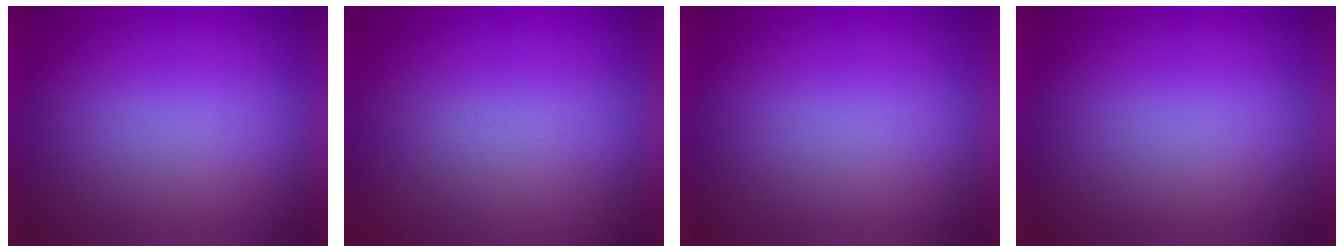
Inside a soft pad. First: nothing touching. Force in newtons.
{"total": 6.0}
{"total": 0.0}
{"total": 0.0}